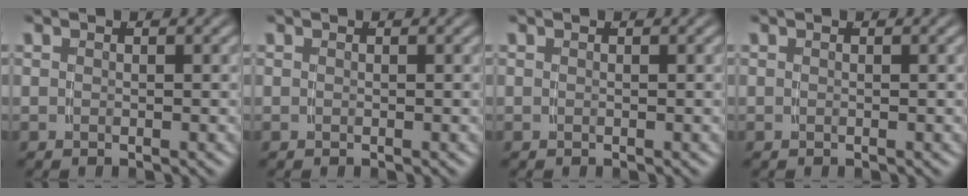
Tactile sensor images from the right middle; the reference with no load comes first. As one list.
[{"total": 0.0}, {"total": 0.0}, {"total": 0.0}]